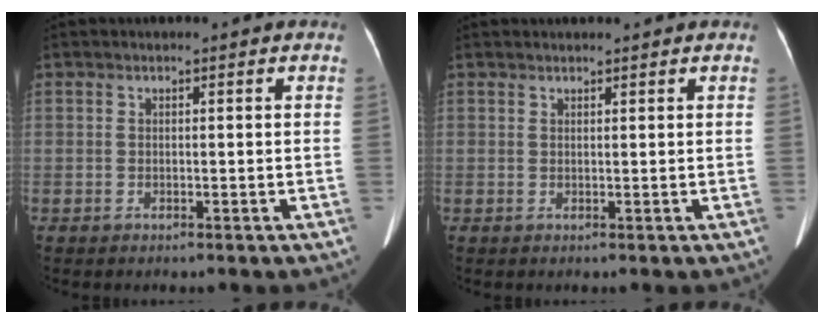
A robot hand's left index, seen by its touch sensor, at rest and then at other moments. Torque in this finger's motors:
{"motor_torque": [0.24, -0.52, -0.05, -0.01]}